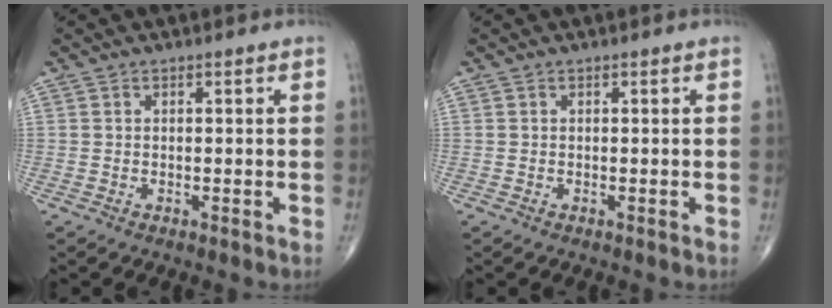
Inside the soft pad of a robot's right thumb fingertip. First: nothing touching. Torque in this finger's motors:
{"motor_torque": [-0.01, 0.00, 0.00, 0.00, 0.00]}